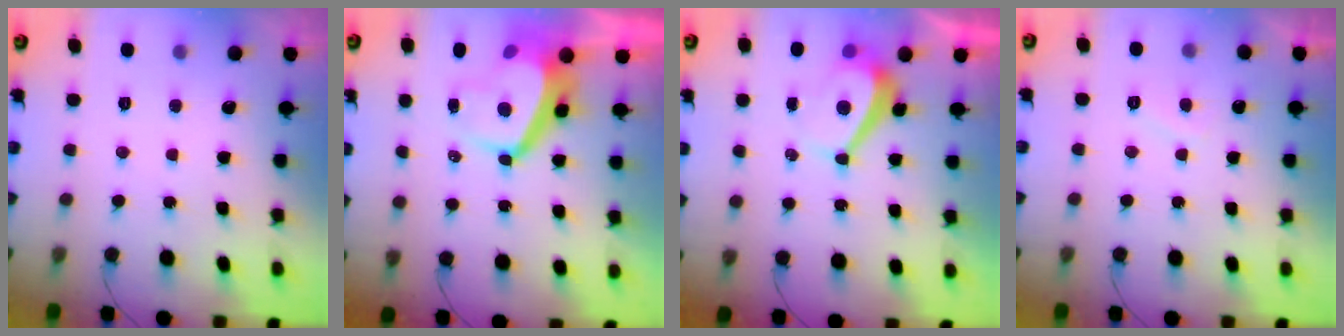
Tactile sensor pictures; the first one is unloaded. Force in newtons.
{"total": 7.1, "press": 7.0, "slide": 1.1}
{"total": 3.9, "press": 3.8, "slide": 0.8}
{"total": 1.2, "press": 1.0, "slide": 0.7}